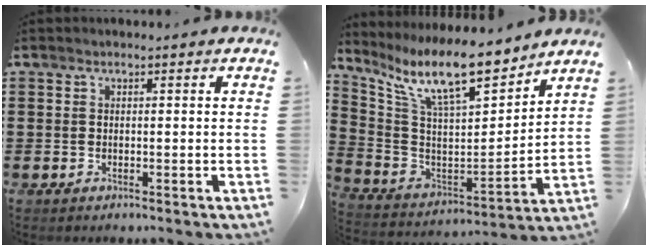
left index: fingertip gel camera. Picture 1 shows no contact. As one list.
[{"total": 12.6, "force": [10.1, 2.1, 7.2], "torque": [-0.168, -0.060, 0.174]}]